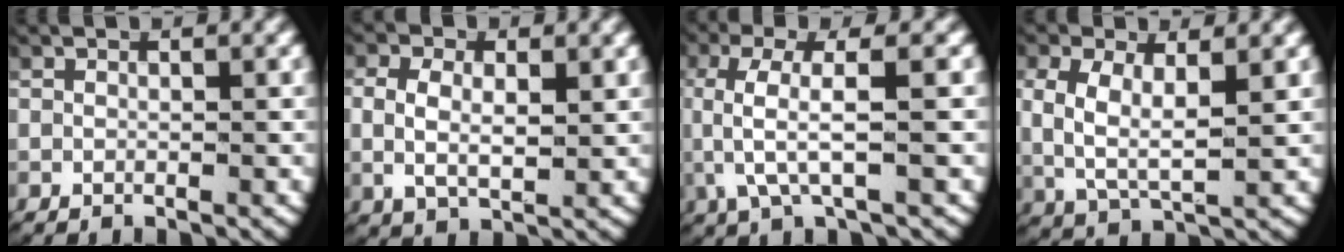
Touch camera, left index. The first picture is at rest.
{"total": 4.1, "force": [0.5, 2.7, 3.1], "torque": [-0.073, -0.013, 0.018]}
{"total": 5.5, "force": [0.8, 2.1, 5.0], "torque": [-0.120, -0.002, 0.019]}
{"total": 5.0, "force": [0.9, 3.1, 3.8], "torque": [-0.098, -0.019, 0.026]}